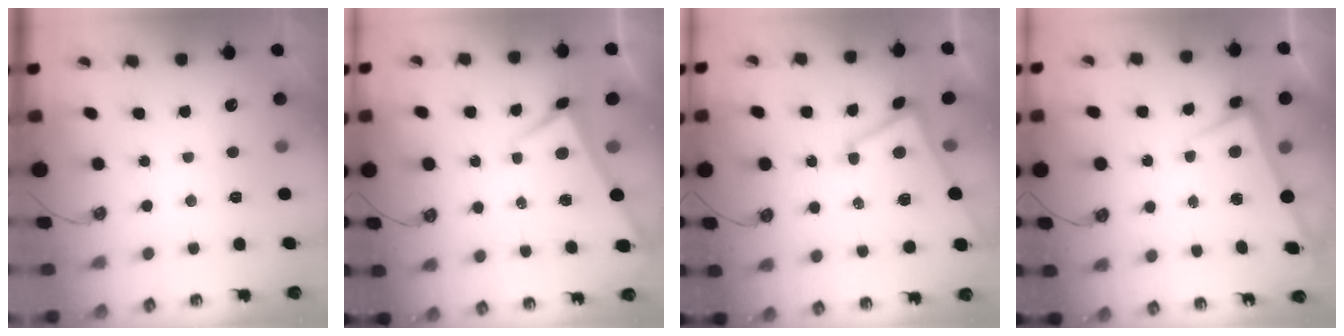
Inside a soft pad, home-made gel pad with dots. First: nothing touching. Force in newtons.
{"total": 1.9, "press": 1.9, "slide": 0.2}
{"total": 1.1, "press": 0.7, "slide": 0.9}
{"total": 2.1, "press": 2.0, "slide": 0.9}